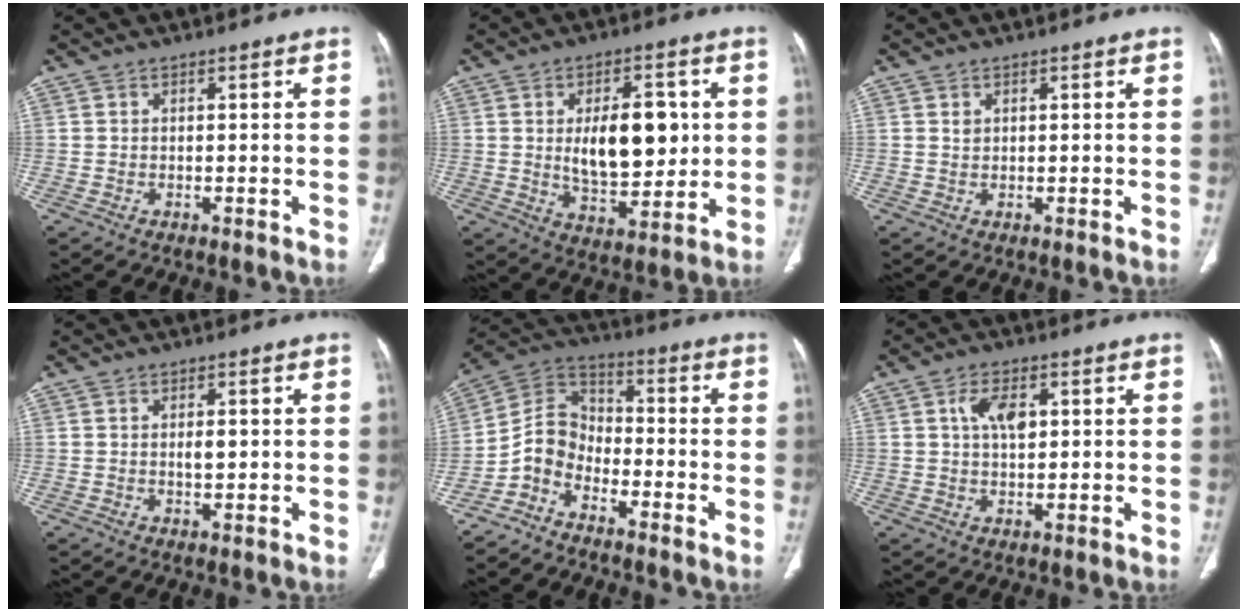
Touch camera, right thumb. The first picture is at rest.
{"total": 14.3, "force": [1.7, 7.6, 12.0], "torque": [-0.148, -0.013, 0.035]}
{"total": 1.0, "force": [0.5, 0.8, 0.5], "torque": [-0.003, -0.002, 0.011]}
{"total": 2.1, "force": [0.2, 1.0, 1.8], "torque": [-0.026, -0.001, 0.002]}
{"total": 7.6, "force": [-4.6, 4.9, 3.5], "torque": [-0.058, 0.060, -0.108]}
{"total": 5.5, "force": [1.5, 3.1, 4.3], "torque": [-0.070, -0.002, 0.023]}